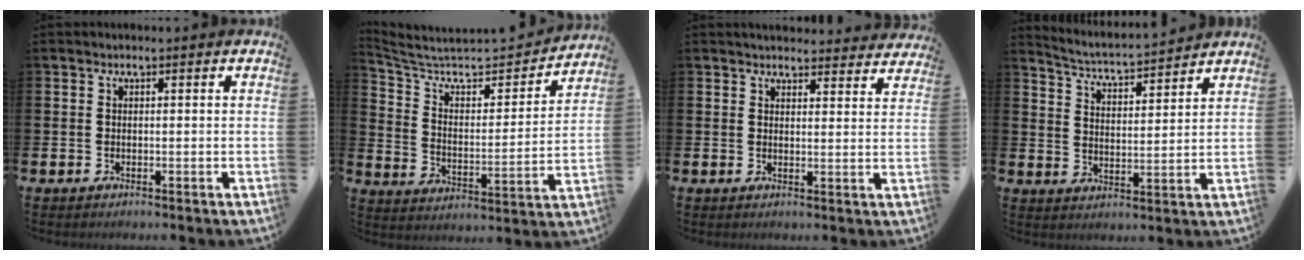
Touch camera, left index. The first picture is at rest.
{"total": 6.8, "force": [5.9, 2.3, 2.7], "torque": [-0.086, -0.047, 0.092]}
{"total": 3.7, "force": [3.7, 0.6, 0.1], "torque": [0.003, -0.024, 0.065]}
{"total": 4.1, "force": [4.1, 0.0, 0.4], "torque": [-0.029, -0.039, 0.067]}